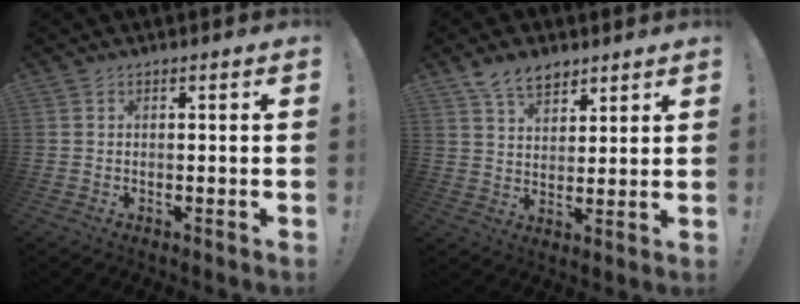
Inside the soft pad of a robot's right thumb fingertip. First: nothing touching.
{"total": 10.5, "force": [8.1, 5.7, 3.6], "torque": [-0.062, -0.048, 0.158]}